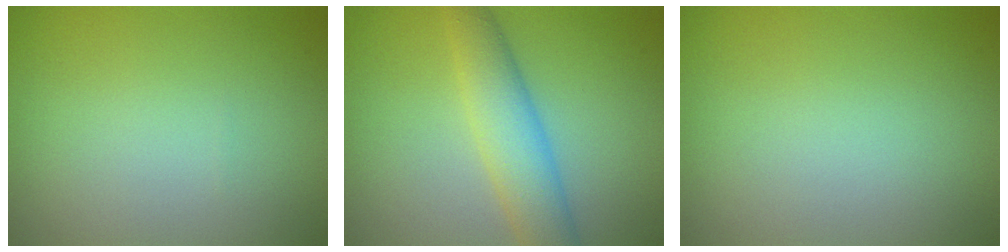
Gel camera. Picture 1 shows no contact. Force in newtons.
{"total": 5.1, "press": 5.1, "slide": 0.2}
{"total": 0.0}